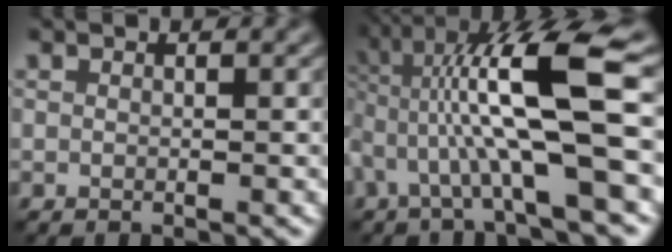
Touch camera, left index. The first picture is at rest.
{"total": 10.0, "force": [0.1, 1.8, 9.9], "torque": [-0.185, 0.021, 0.004]}